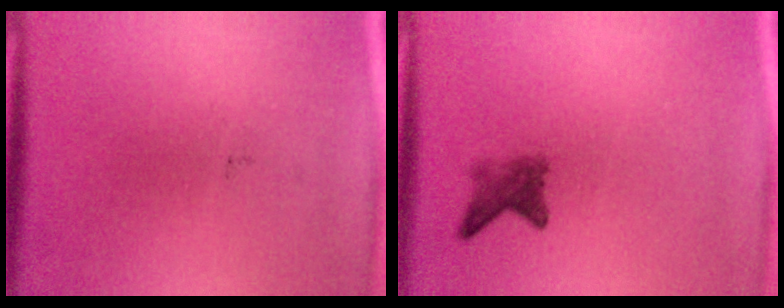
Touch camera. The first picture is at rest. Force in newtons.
{"total": 2.3}